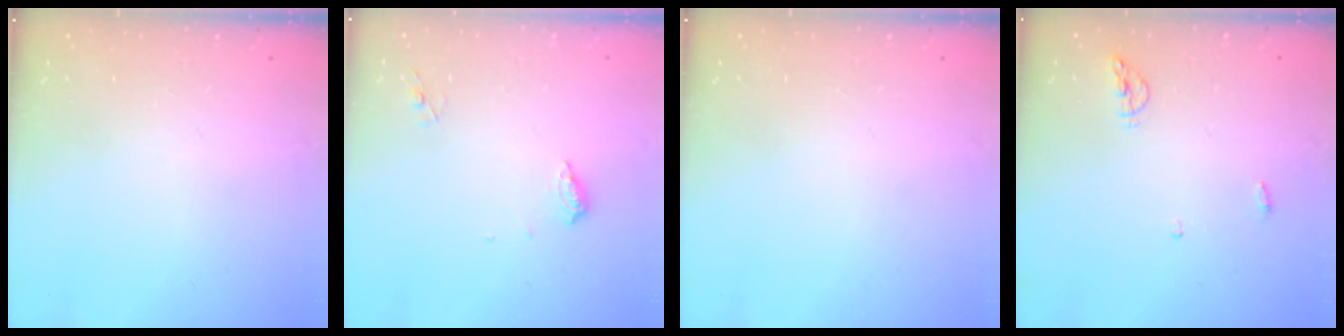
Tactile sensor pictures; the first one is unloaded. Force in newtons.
{"total": 6.3, "press": 6.2, "slide": 0.6}
{"total": 0.0}
{"total": 5.2, "press": 5.2, "slide": 0.7}